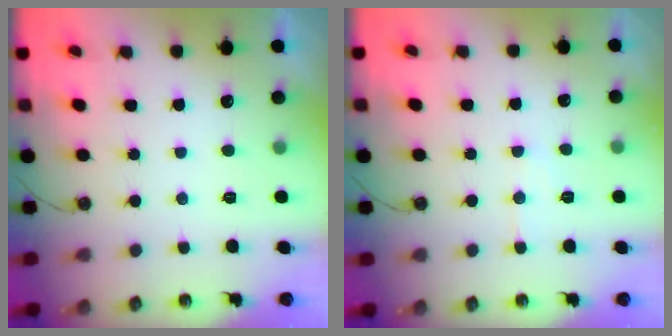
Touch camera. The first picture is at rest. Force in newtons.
{"total": 5.9, "press": 5.9, "slide": 0.7}